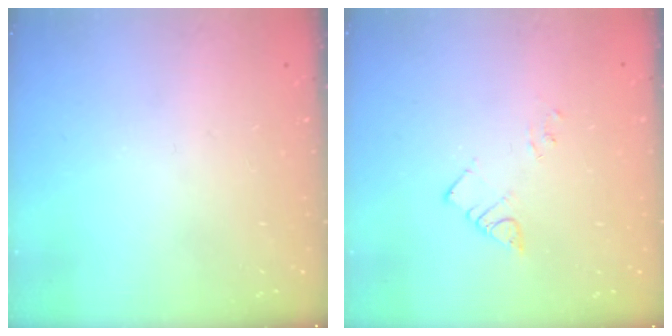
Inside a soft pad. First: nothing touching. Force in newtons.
{"total": 3.3, "press": 3.3, "slide": 0.4}